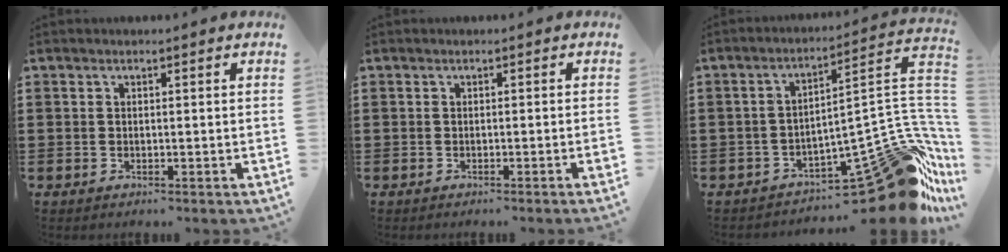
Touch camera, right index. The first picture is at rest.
{"total": 0.9, "force": [-0.5, -0.3, 0.7], "torque": [-0.013, -0.005, -0.009]}
{"total": 16.1, "force": [-9.0, 5.0, 12.3], "torque": [-0.134, 0.013, -0.136]}